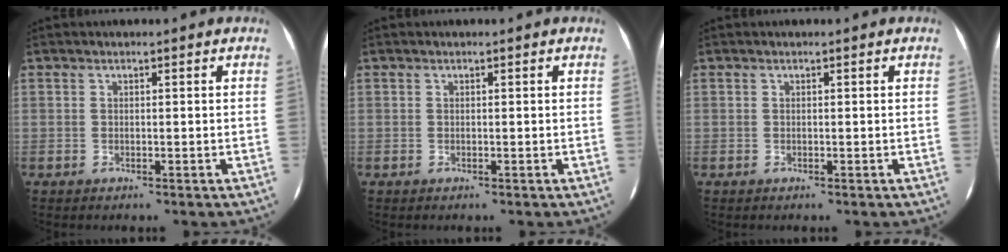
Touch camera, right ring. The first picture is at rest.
{"total": 0.0}
{"total": 0.0}